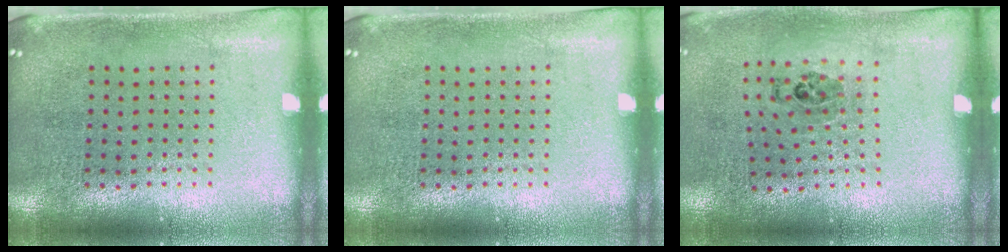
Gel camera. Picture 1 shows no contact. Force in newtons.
{"total": 0.0}
{"total": 1.2, "press": 0.8, "slide": 0.9}